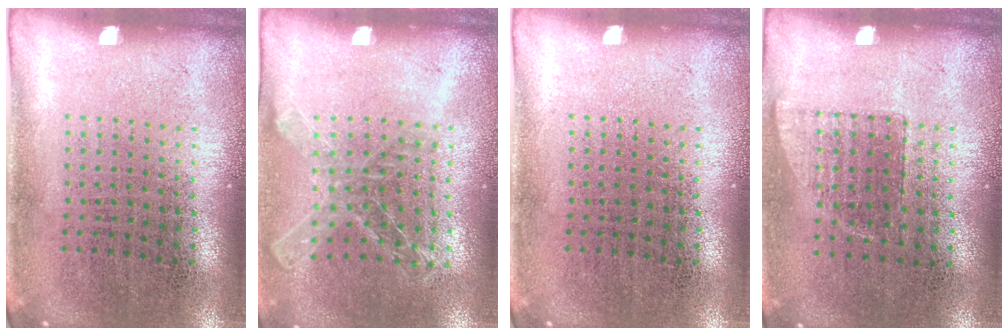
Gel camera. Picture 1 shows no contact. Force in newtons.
{"total": 1.2, "press": 1.2, "slide": 0.1}
{"total": 0.0}
{"total": 0.7, "press": 0.6, "slide": 0.2}